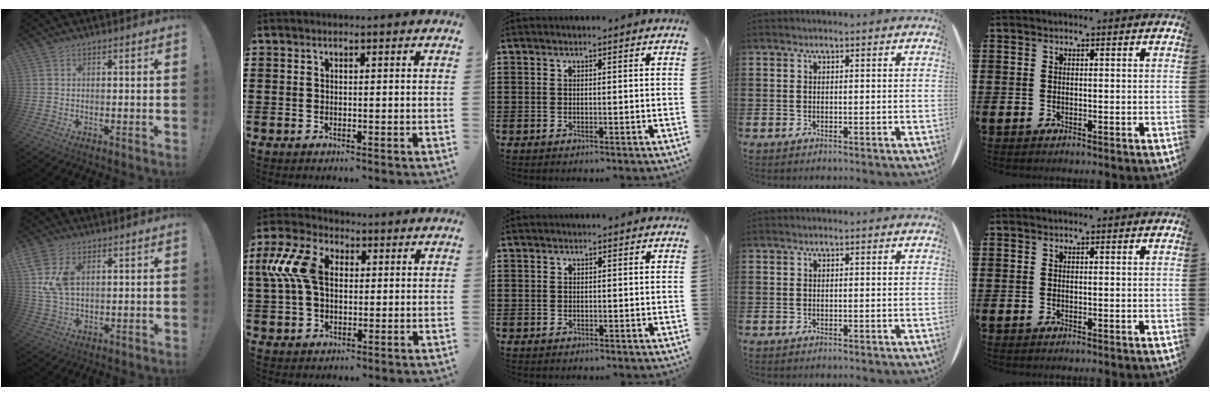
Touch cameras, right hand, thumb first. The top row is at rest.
{"thumb": {"total": 8.9, "force": [3.2, 5.3, 6.4], "torque": [-0.130, -0.009, 0.059]}, "index": {"total": 9.4, "force": [1.5, 6.0, 7.1], "torque": [-0.188, 0.003, 0.021]}, "middle": {"total": 0.6, "force": [-0.2, 0.5, -0.2], "torque": [0.004, 0.004, -0.006]}}